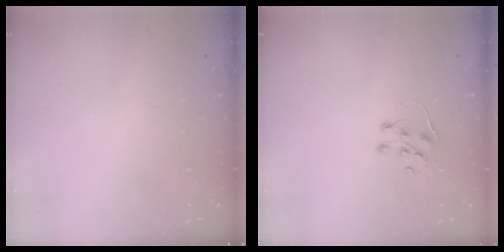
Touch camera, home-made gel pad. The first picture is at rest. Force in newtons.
{"total": 7.1, "press": 7.1, "slide": 0.6}